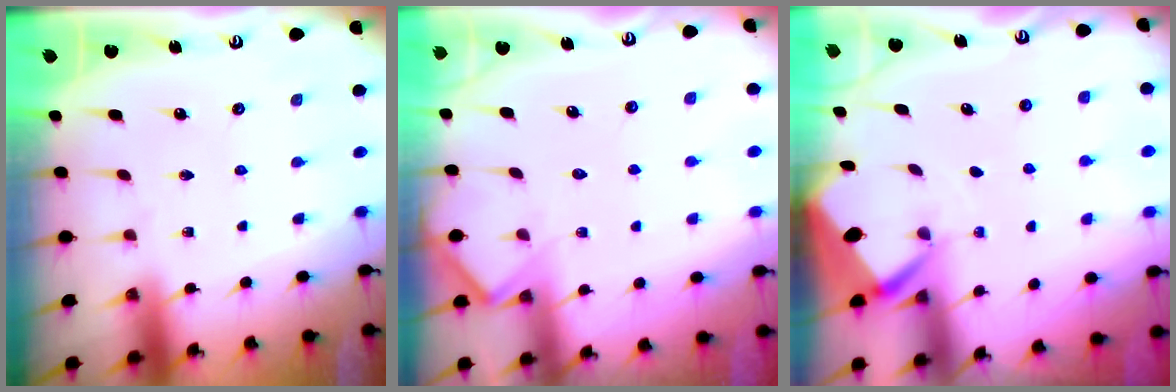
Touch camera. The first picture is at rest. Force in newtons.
{"total": 7.7, "press": 7.6, "slide": 0.7}
{"total": 2.7, "press": 2.6, "slide": 0.3}